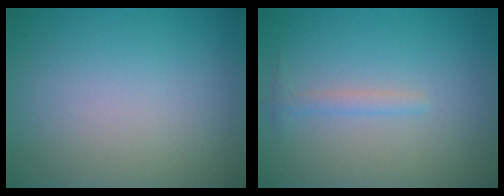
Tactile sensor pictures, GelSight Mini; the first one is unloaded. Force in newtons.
{"total": 1.1, "press": 1.1, "slide": 0.0}